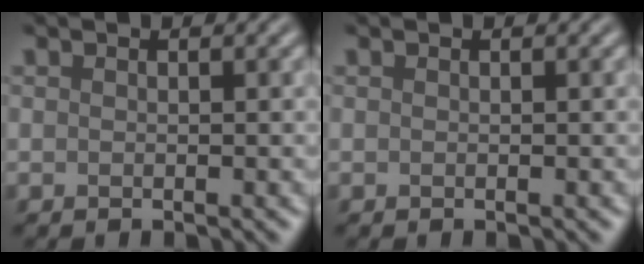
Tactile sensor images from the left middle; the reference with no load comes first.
{"total": 0.0}